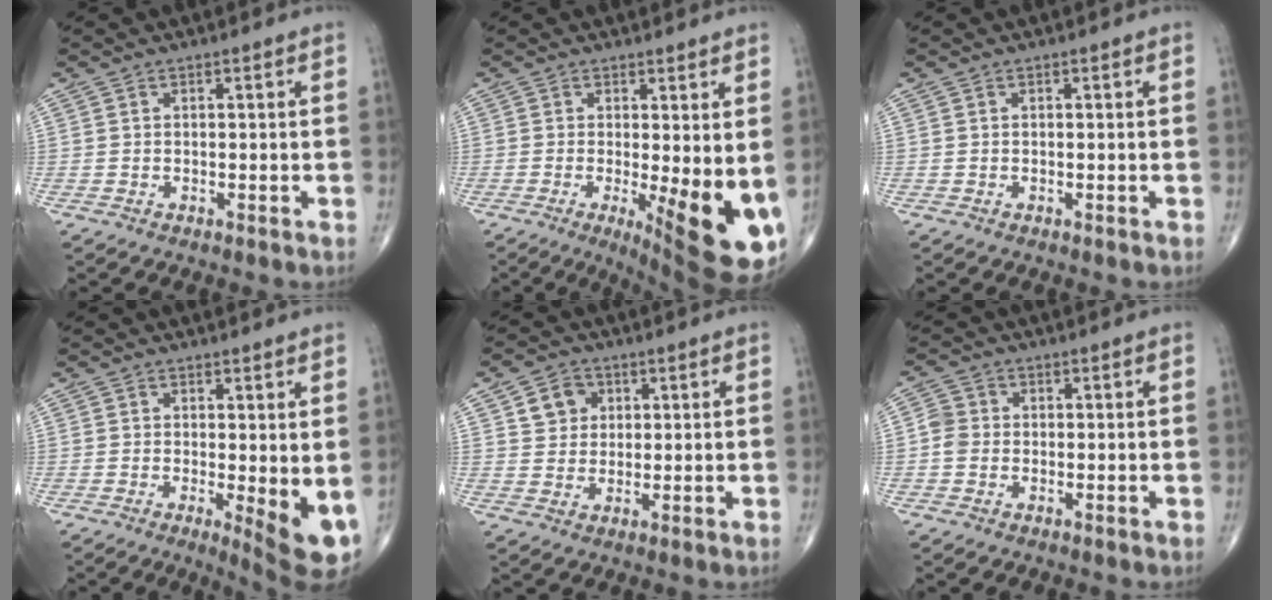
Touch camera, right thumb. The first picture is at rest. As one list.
[{"total": 13.8, "force": [-2.1, 4.1, 13.0], "torque": [-0.170, -0.029, -0.017]}, {"total": 0.0}, {"total": 7.7, "force": [-0.9, 2.1, 7.4], "torque": [-0.096, -0.019, -0.007]}, {"total": 5.5, "force": [2.0, 4.8, 1.9], "torque": [-0.006, -0.005, 0.033]}, {"total": 3.0, "force": [-0.4, 2.7, 1.3], "torque": [-0.019, 0.006, -0.015]}]